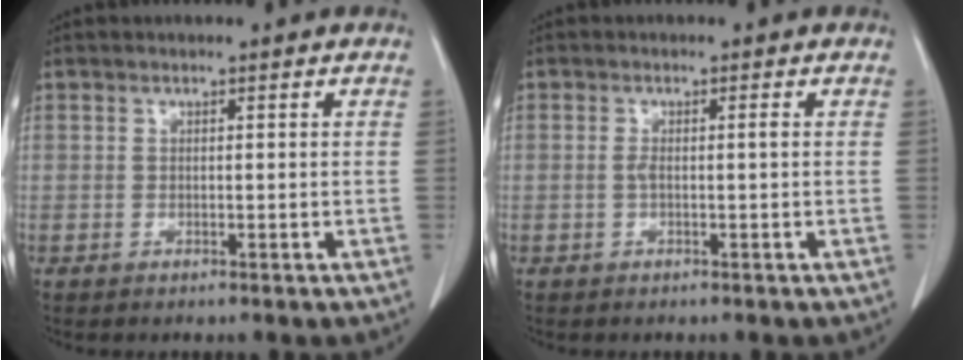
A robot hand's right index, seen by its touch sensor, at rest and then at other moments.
{"total": 1.4, "force": [-0.1, 0.0, 1.4], "torque": [-0.026, 0.000, -0.002]}